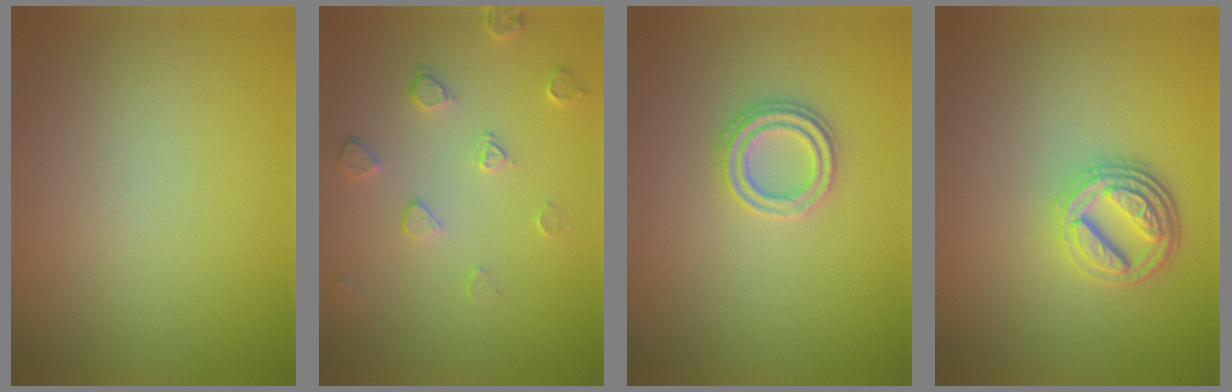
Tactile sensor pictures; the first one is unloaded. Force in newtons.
{"total": 2.0, "press": 1.3, "slide": 1.5}
{"total": 2.4, "press": 2.3, "slide": 0.6}
{"total": 4.5, "press": 3.4, "slide": 3.0}